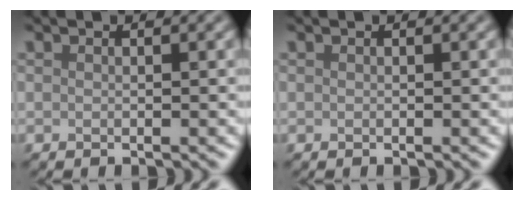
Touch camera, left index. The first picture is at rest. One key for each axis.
{"total": 0.0}